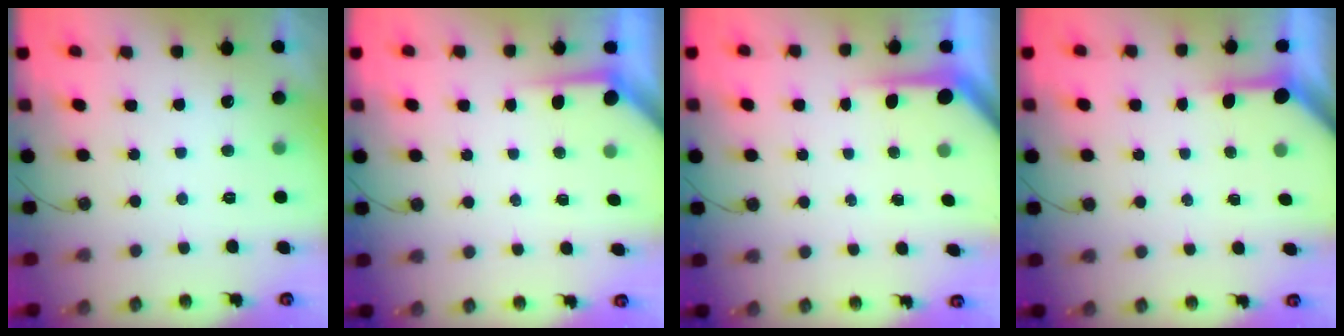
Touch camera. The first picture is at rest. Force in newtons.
{"total": 3.4, "press": 3.4, "slide": 0.4}
{"total": 3.8, "press": 3.8, "slide": 0.4}
{"total": 3.3, "press": 3.3, "slide": 0.4}